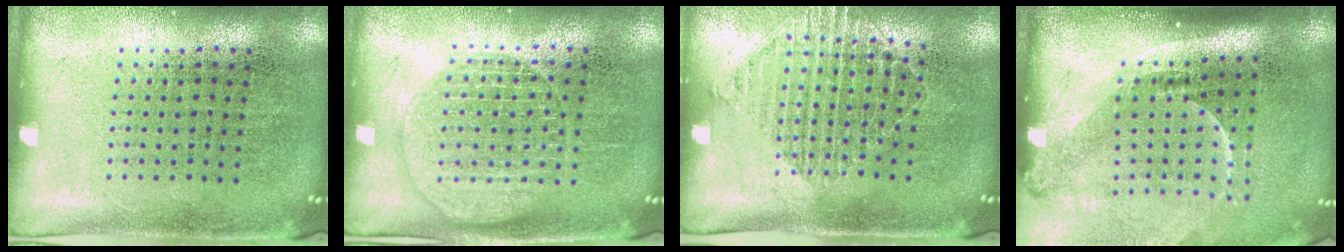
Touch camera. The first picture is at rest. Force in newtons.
{"total": 1.4, "press": 1.4, "slide": 0.1}
{"total": 1.3, "press": 1.2, "slide": 0.5}
{"total": 2.2, "press": 1.5, "slide": 1.6}